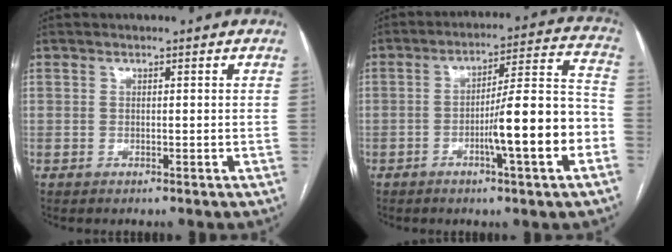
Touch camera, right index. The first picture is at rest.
{"total": 13.2, "force": [-4.5, 0.4, 12.4], "torque": [-0.184, 0.017, -0.066]}